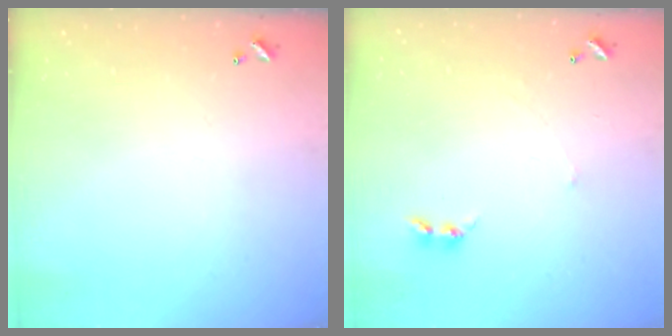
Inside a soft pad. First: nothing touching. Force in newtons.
{"total": 2.3, "press": 2.3, "slide": 0.3}